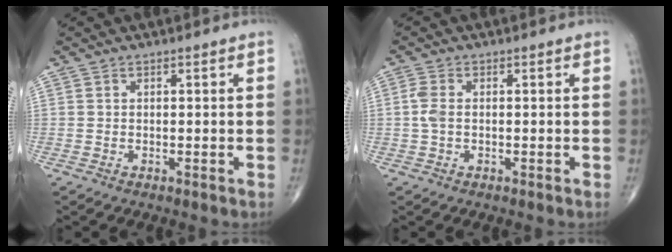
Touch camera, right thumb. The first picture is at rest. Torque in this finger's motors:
{"motor_torque": [0.65, 0.84, 0.48, -0.21, 0.04]}